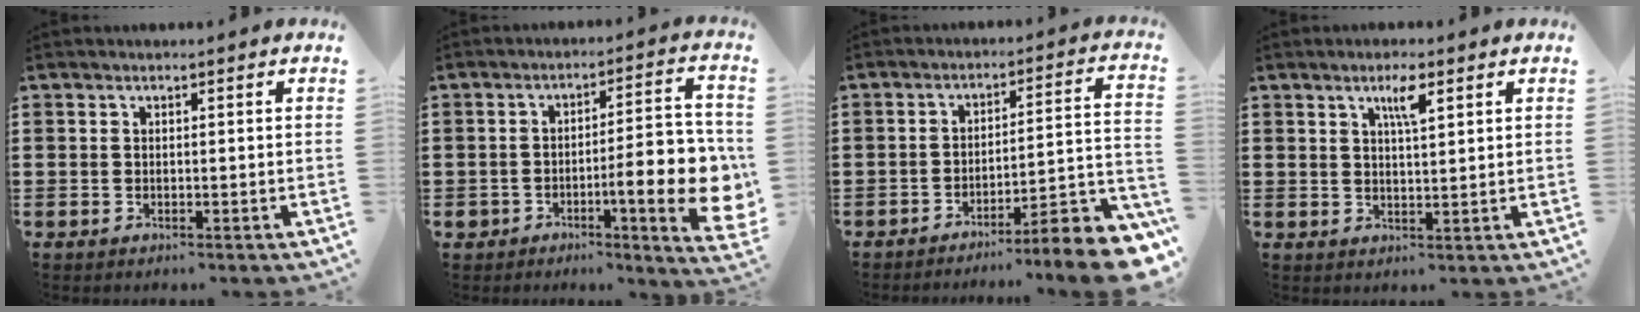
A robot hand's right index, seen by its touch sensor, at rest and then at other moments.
{"total": 11.9, "force": [-3.1, 4.1, 10.7], "torque": [-0.146, -0.005, -0.052]}
{"total": 7.4, "force": [-6.1, 0.0, 4.3], "torque": [-0.059, -0.005, -0.117]}
{"total": 3.8, "force": [2.1, 0.7, 3.1], "torque": [-0.059, 0.003, 0.033]}